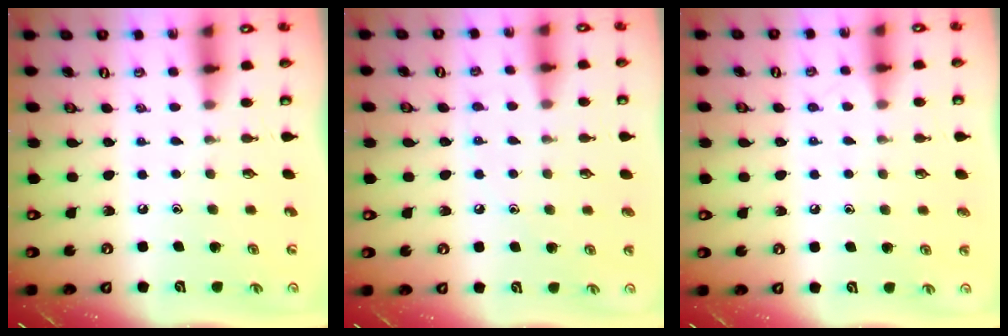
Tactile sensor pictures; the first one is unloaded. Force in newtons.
{"total": 4.6, "press": 4.6, "slide": 0.6}
{"total": 4.6, "press": 4.5, "slide": 0.5}